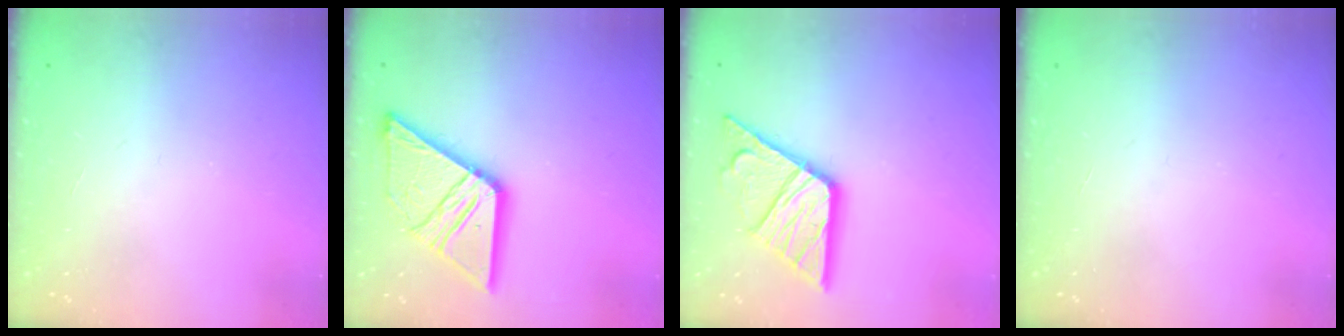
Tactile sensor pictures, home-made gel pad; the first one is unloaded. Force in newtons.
{"total": 18.4, "press": 18.3, "slide": 2.2}
{"total": 17.3, "press": 17.2, "slide": 1.7}
{"total": 0.0}